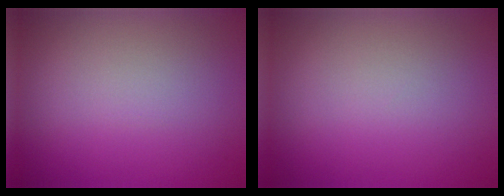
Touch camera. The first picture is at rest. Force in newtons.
{"total": 0.0}